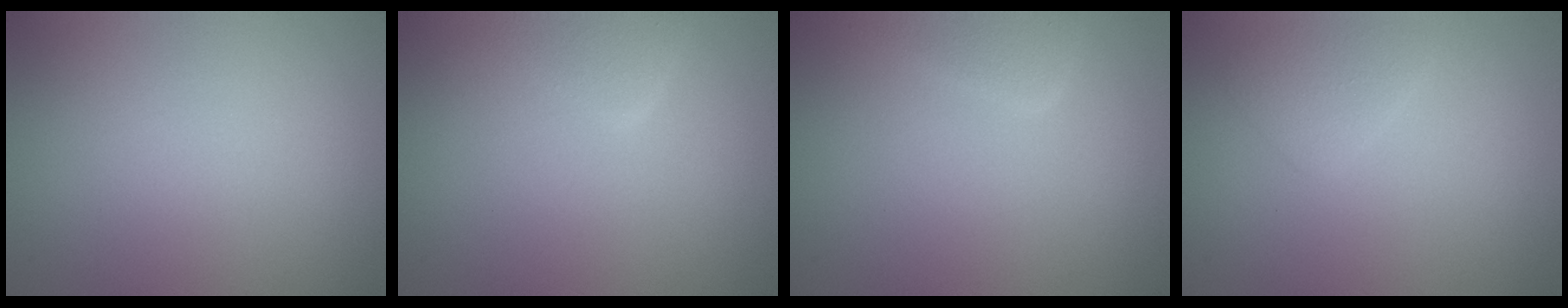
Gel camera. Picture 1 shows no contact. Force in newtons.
{"total": 2.1, "press": 2.1, "slide": 0.2}
{"total": 2.0, "press": 2.0, "slide": 0.1}
{"total": 1.5, "press": 1.5, "slide": 0.1}